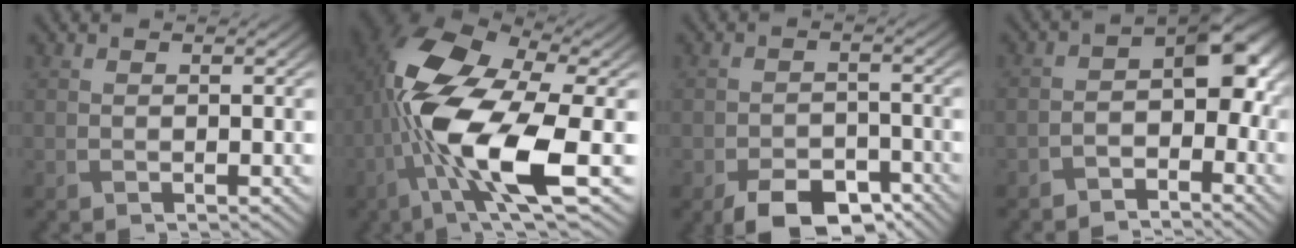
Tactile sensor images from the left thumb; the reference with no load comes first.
{"total": 15.4, "force": [-3.3, 6.4, 13.6], "torque": [-0.287, -0.016, -0.067]}
{"total": 6.9, "force": [-4.8, 3.3, 3.6], "torque": [-0.056, -0.012, -0.075]}
{"total": 6.4, "force": [-3.1, 3.7, 4.3], "torque": [-0.051, 0.003, -0.067]}